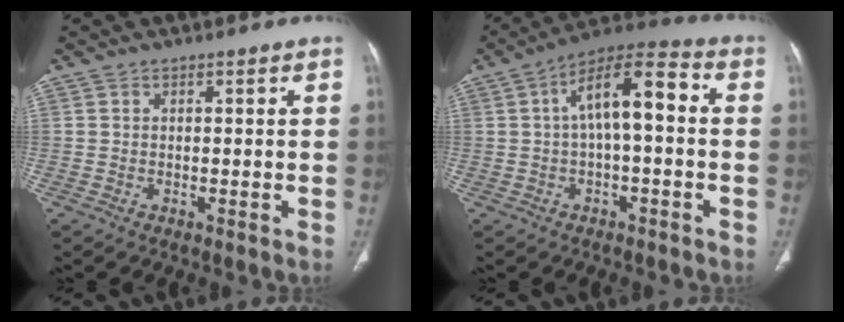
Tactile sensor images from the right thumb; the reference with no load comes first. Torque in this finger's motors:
{"motor_torque": [2.46, 2.54, 1.44, -0.46, 0.13]}